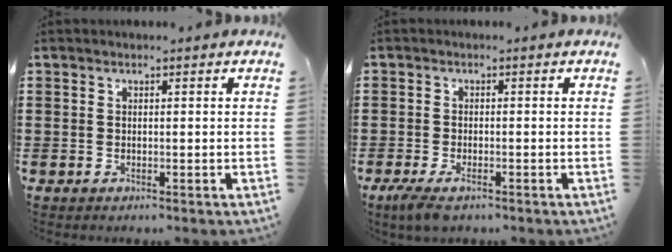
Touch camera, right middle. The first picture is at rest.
{"total": 2.5, "force": [-1.7, 0.7, 1.6], "torque": [-0.051, -0.007, -0.039]}